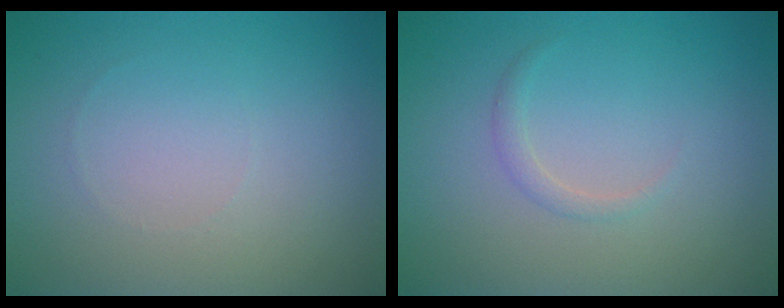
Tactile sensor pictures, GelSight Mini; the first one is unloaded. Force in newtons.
{"total": 0.9, "press": 0.9, "slide": 0.1}